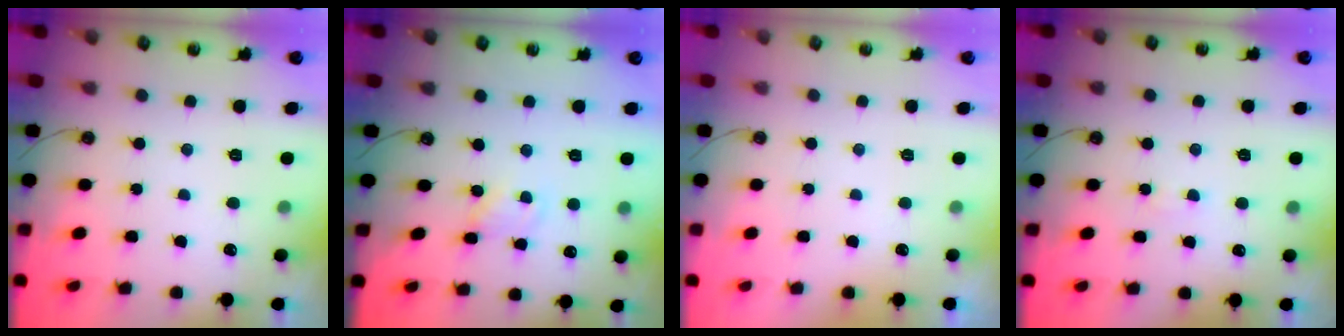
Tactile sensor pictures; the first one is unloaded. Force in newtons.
{"total": 1.5, "press": 1.4, "slide": 0.2}
{"total": 0.0}
{"total": 1.2, "press": 1.1, "slide": 0.2}